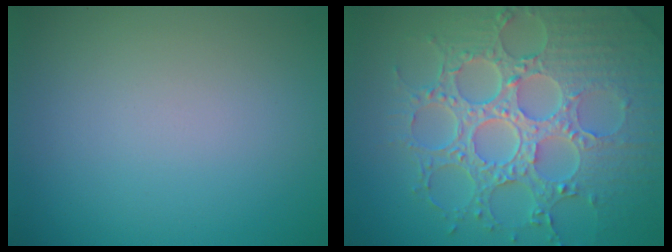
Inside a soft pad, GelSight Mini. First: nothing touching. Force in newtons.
{"total": 8.7, "press": 6.4, "slide": 5.9}